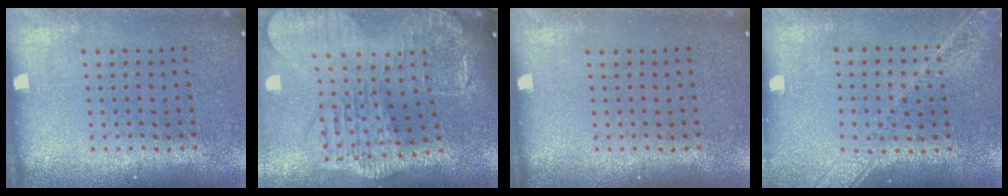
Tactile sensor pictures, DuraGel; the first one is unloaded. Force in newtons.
{"total": 3.0, "press": 2.5, "slide": 1.6}
{"total": 0.0}
{"total": 1.8, "press": 1.6, "slide": 0.8}